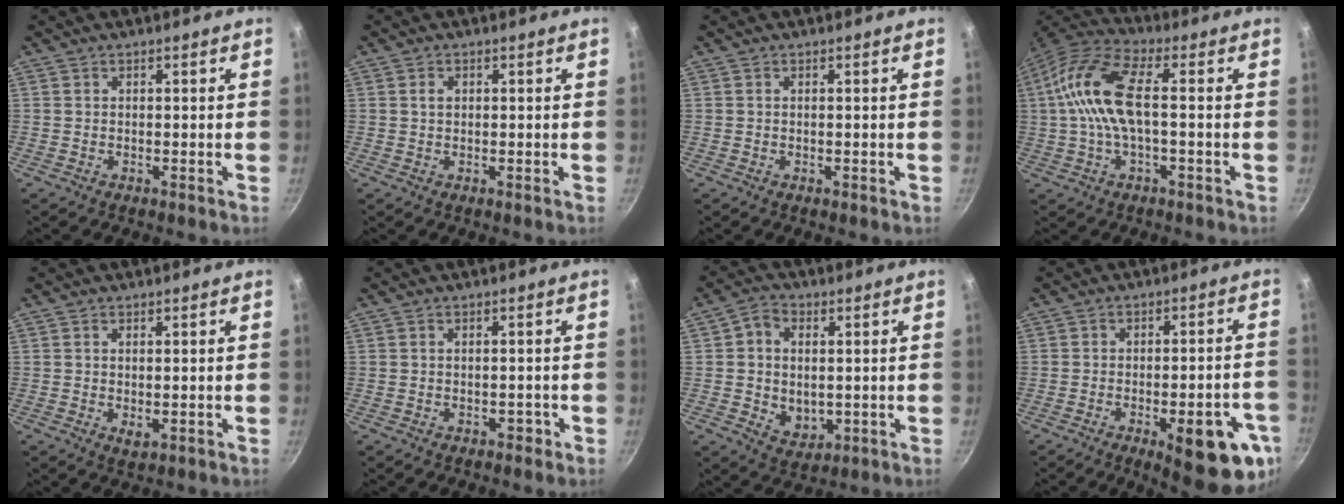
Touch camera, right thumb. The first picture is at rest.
{"total": 1.4, "force": [0.3, 1.1, 0.8], "torque": [-0.010, 0.004, 0.006]}
{"total": 0.0}
{"total": 13.5, "force": [0.3, 5.6, 12.3], "torque": [-0.257, 0.028, -0.011]}
{"total": 2.1, "force": [0.1, 1.1, 1.8], "torque": [-0.030, -0.007, 0.004]}
{"total": 1.5, "force": [-0.7, 1.0, 0.9], "torque": [-0.006, 0.009, -0.005]}
{"total": 9.0, "force": [0.6, 7.1, 5.6], "torque": [-0.068, -0.015, 0.015]}
{"total": 16.7, "force": [-6.5, 5.8, 14.2], "torque": [-0.141, 0.014, -0.078]}